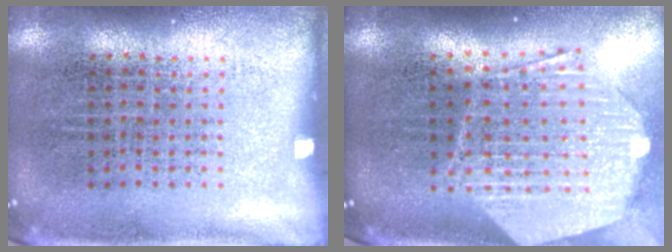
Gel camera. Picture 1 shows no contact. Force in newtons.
{"total": 2.7, "press": 2.2, "slide": 1.6}